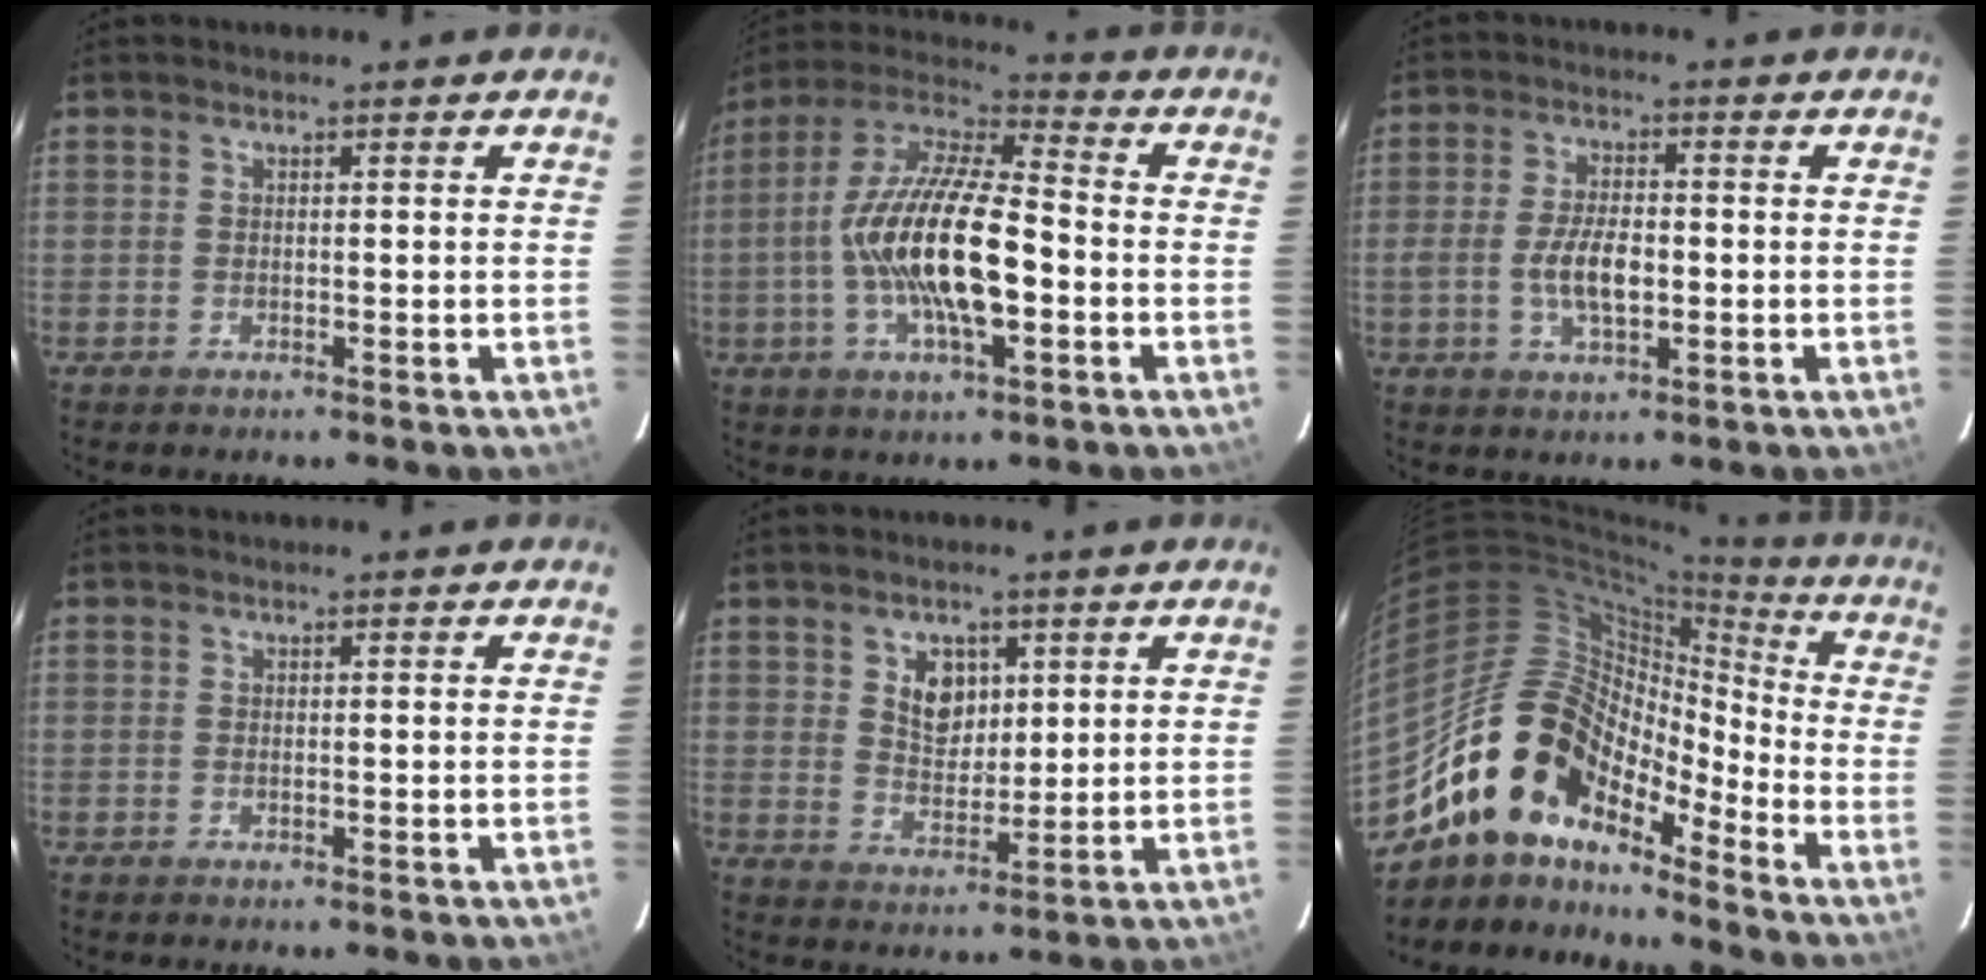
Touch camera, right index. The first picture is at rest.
{"total": 18.1, "force": [-3.2, 5.5, 17.0], "torque": [-0.324, 0.000, -0.065]}
{"total": 6.9, "force": [-1.3, 3.0, 6.1], "torque": [-0.121, 0.000, -0.021]}
{"total": 0.0}
{"total": 6.4, "force": [2.4, 4.6, 3.7], "torque": [-0.055, 0.004, 0.049]}
{"total": 17.1, "force": [-12.7, 8.1, 8.2], "torque": [-0.152, 0.010, -0.240]}